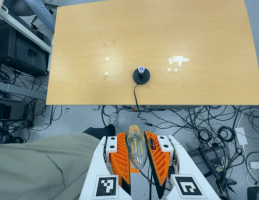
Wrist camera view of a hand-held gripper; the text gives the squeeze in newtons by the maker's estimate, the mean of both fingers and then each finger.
{"total": 20.5, "left": 21.9, "right": 19.0}